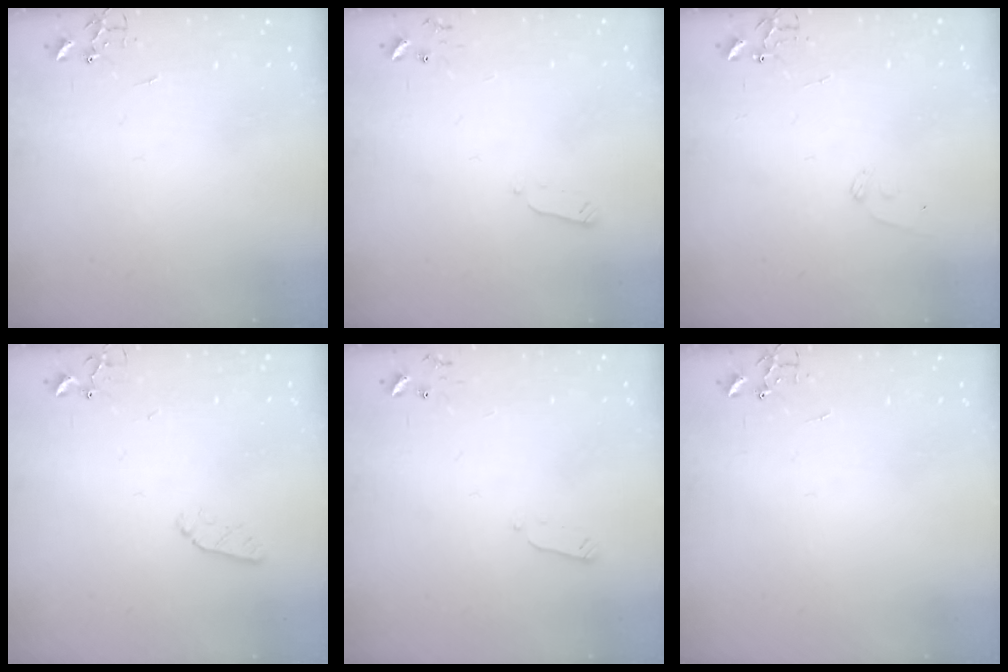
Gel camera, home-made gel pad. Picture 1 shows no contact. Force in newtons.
{"total": 2.4, "press": 2.3, "slide": 0.4}
{"total": 7.1, "press": 7.0, "slide": 0.7}
{"total": 5.0, "press": 4.9, "slide": 0.9}
{"total": 2.4, "press": 2.3, "slide": 0.4}
{"total": 0.0}